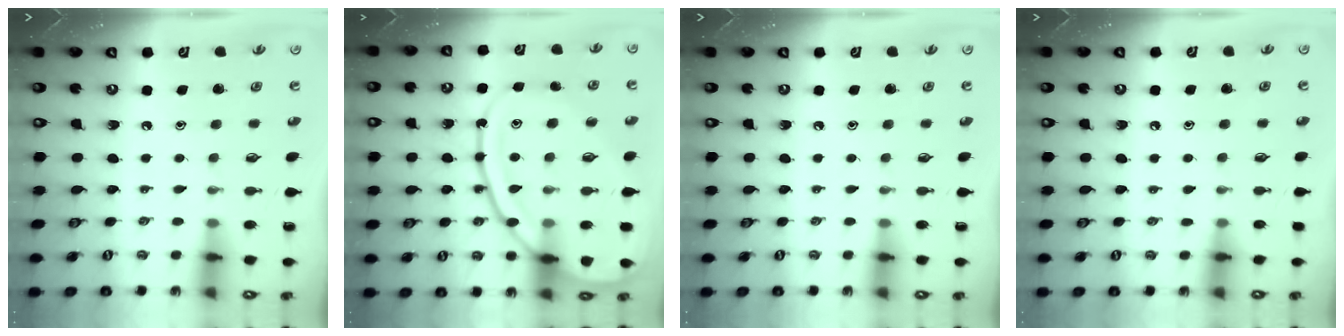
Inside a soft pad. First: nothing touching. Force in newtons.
{"total": 20.7, "press": 20.6, "slide": 2.0}
{"total": 0.0}
{"total": 5.0, "press": 5.0, "slide": 0.7}